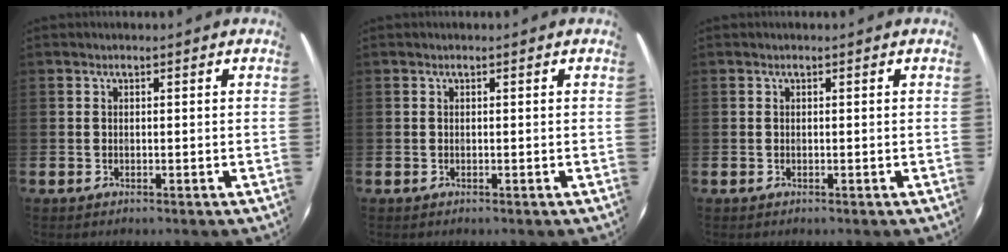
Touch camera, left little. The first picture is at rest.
{"total": 0.0}
{"total": 0.0}